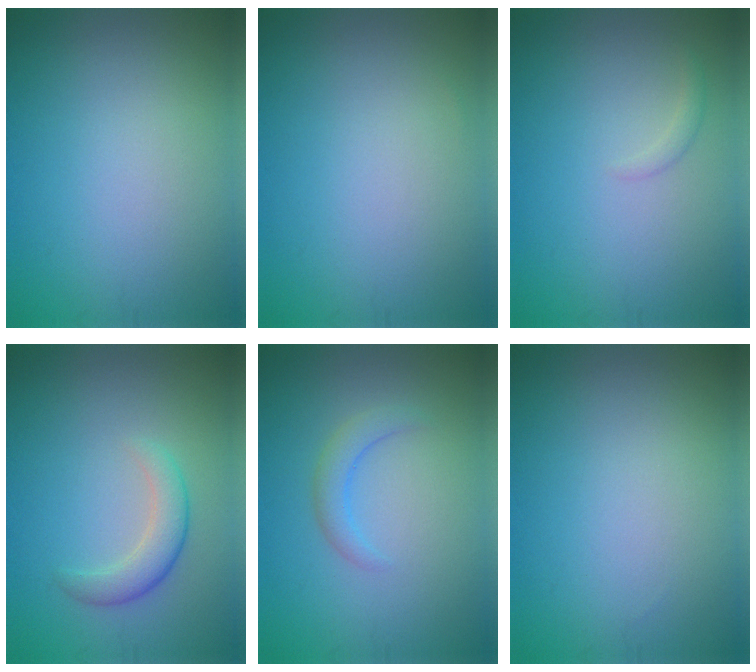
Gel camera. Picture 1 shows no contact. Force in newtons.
{"total": 0.0}
{"total": 0.8, "press": 0.8, "slide": 0.0}
{"total": 2.7, "press": 2.7, "slide": 0.1}
{"total": 1.9, "press": 1.9, "slide": 0.3}
{"total": 0.0}